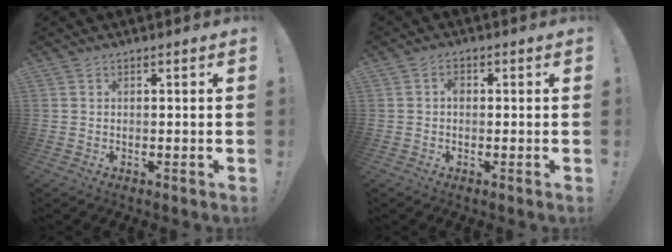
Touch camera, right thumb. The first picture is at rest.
{"total": 1.9, "force": [-0.3, 1.3, 1.3], "torque": [-0.023, 0.007, -0.008]}